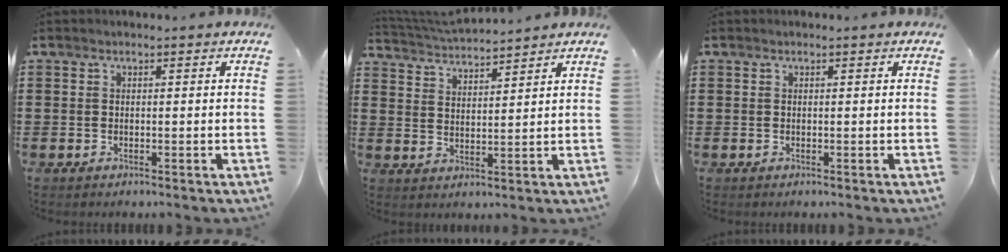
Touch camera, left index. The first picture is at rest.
{"total": 3.9, "force": [3.9, -0.2, 0.4], "torque": [-0.022, -0.022, 0.068]}
{"total": 0.0}